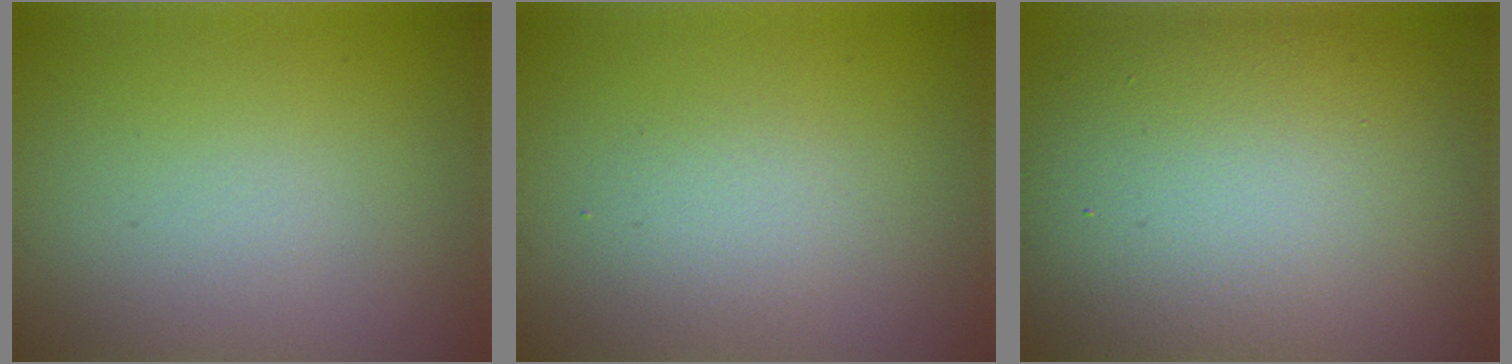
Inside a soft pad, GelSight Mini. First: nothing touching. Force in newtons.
{"total": 1.6, "press": 1.6, "slide": 0.1}
{"total": 16.2, "press": 16.2, "slide": 1.0}